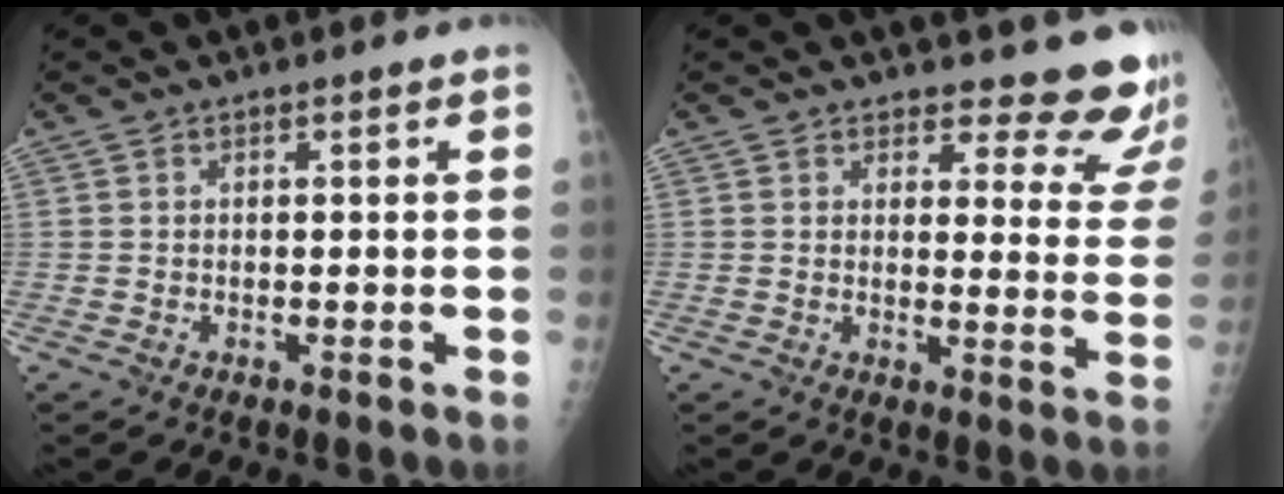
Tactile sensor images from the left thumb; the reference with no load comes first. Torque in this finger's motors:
{"motor_torque": [0.01, 0.11, 0.01, -0.22, 0.05]}